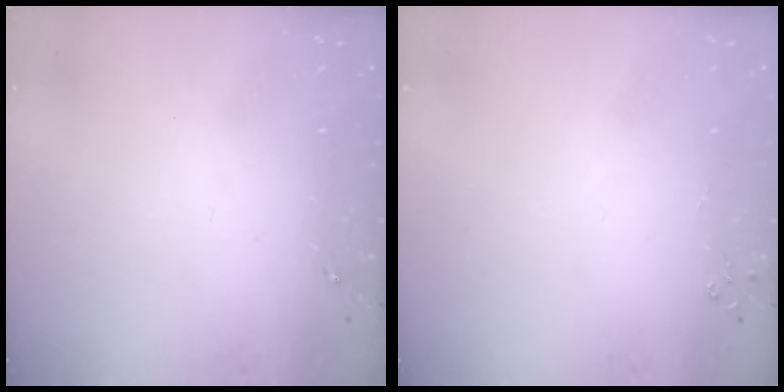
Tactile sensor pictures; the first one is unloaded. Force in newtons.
{"total": 2.8, "press": 2.8, "slide": 0.3}